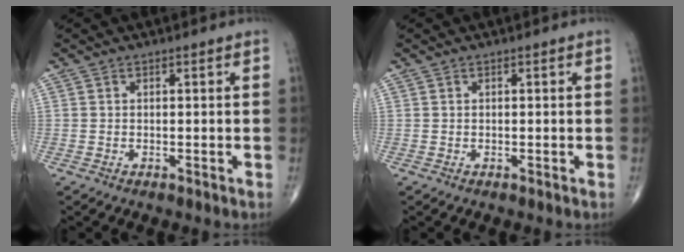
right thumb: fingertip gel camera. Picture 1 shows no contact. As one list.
[{"total": 0.0}]